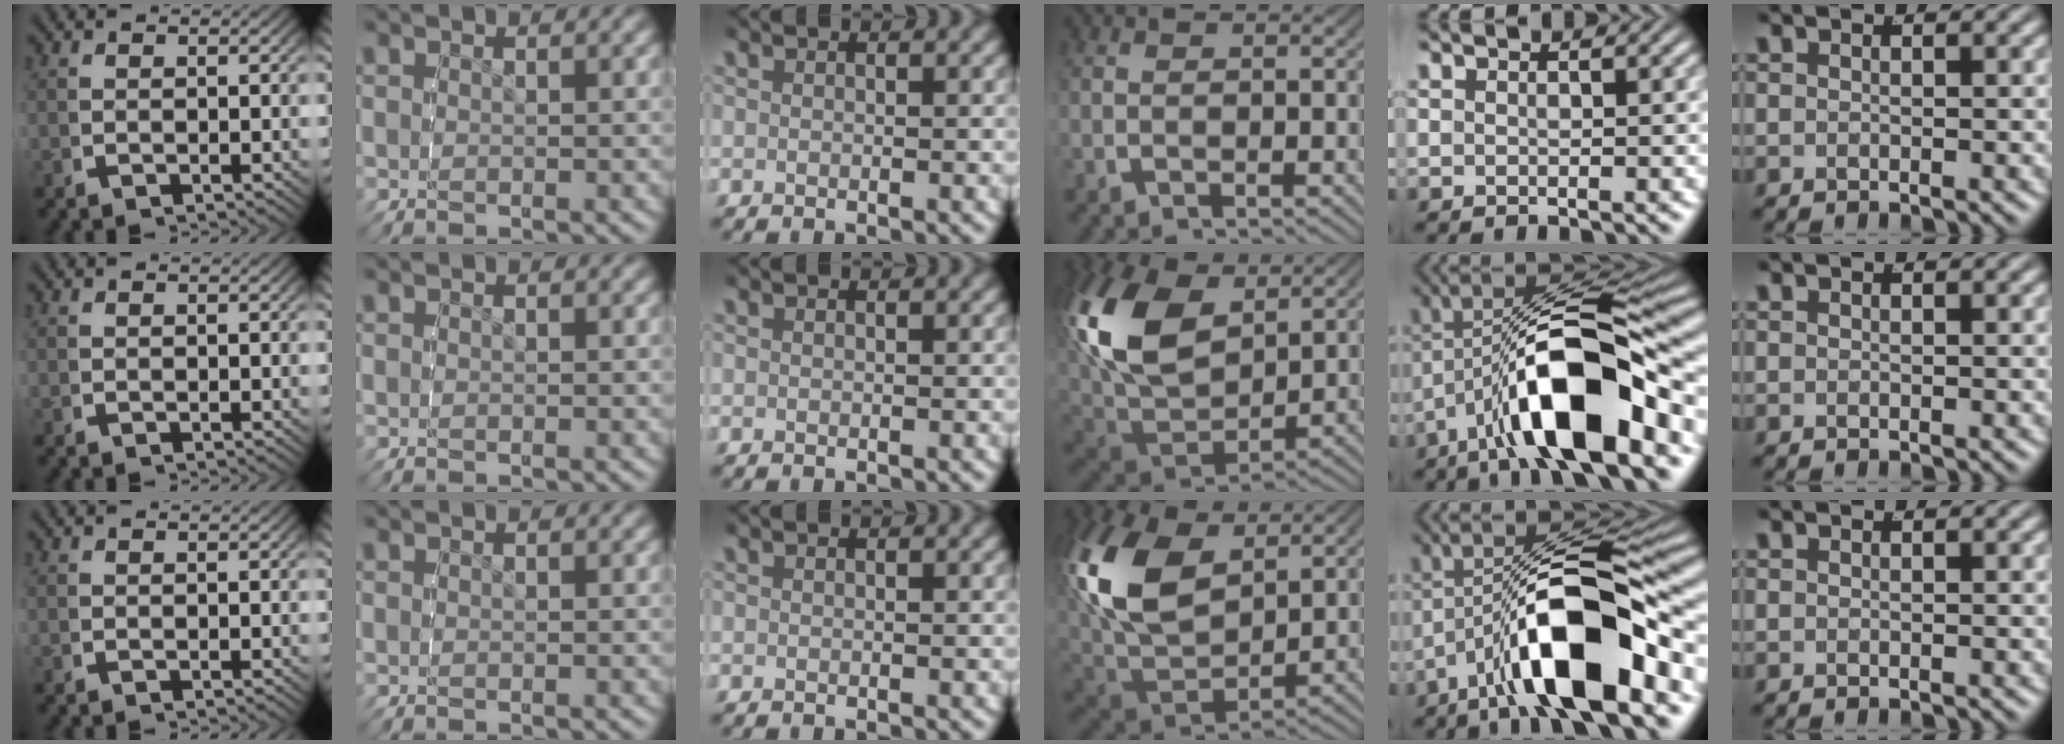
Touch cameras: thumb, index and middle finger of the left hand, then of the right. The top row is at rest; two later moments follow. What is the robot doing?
{"motion": "lift_and_place", "object": "markers"}